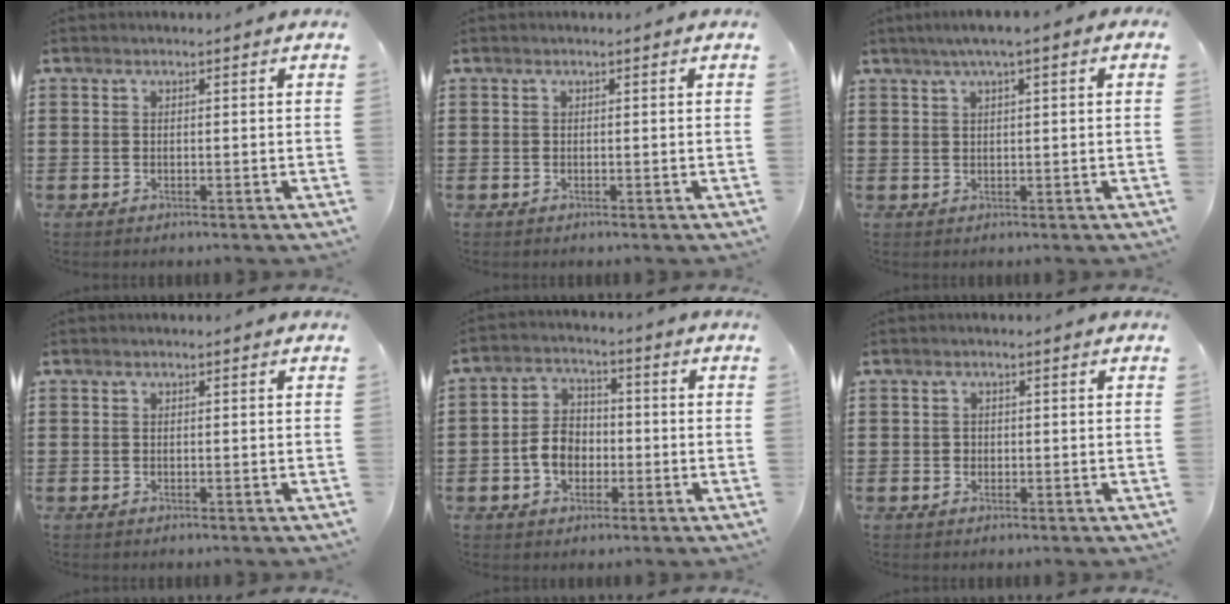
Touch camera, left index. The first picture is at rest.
{"total": 0.0}
{"total": 2.4, "force": [0.9, 0.2, 2.3], "torque": [-0.042, 0.003, 0.014]}
{"total": 0.0}
{"total": 5.6, "force": [-1.7, 4.1, 3.4], "torque": [-0.082, 0.008, -0.036]}
{"total": 0.8, "force": [0.1, 0.7, 0.4], "torque": [-0.010, 0.005, 0.002]}